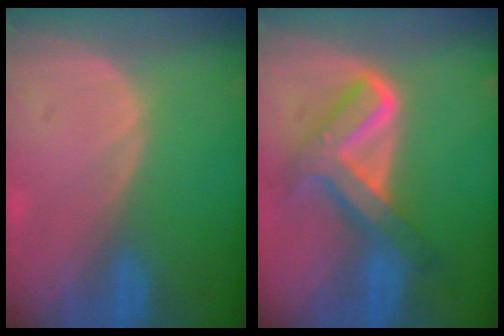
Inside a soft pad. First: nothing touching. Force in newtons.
{"total": 8.1, "press": 8.1, "slide": 0.8}